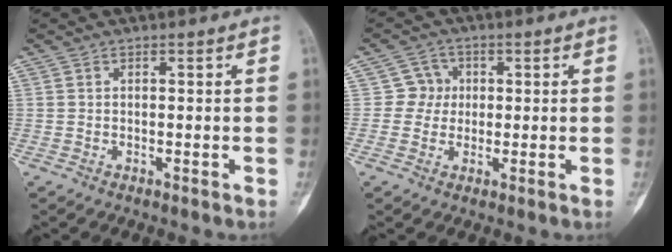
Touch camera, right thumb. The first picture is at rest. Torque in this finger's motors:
{"motor_torque": [-0.09, -0.13, 0.34, -0.18, 0.08]}